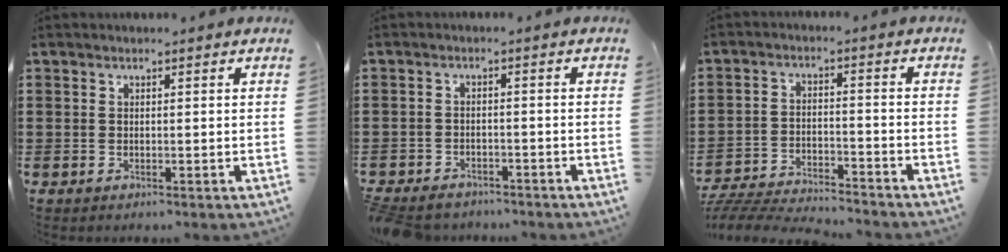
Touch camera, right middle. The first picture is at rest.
{"total": 2.9, "force": [-2.8, 0.7, 0.1], "torque": [-0.016, 0.001, -0.064]}
{"total": 5.8, "force": [-5.7, 0.4, 1.0], "torque": [-0.026, 0.002, -0.117]}